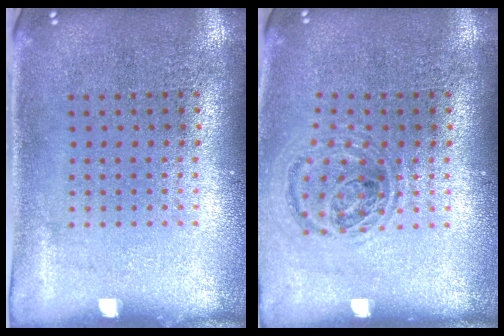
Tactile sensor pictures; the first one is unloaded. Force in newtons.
{"total": 0.9, "press": 0.9, "slide": 0.2}